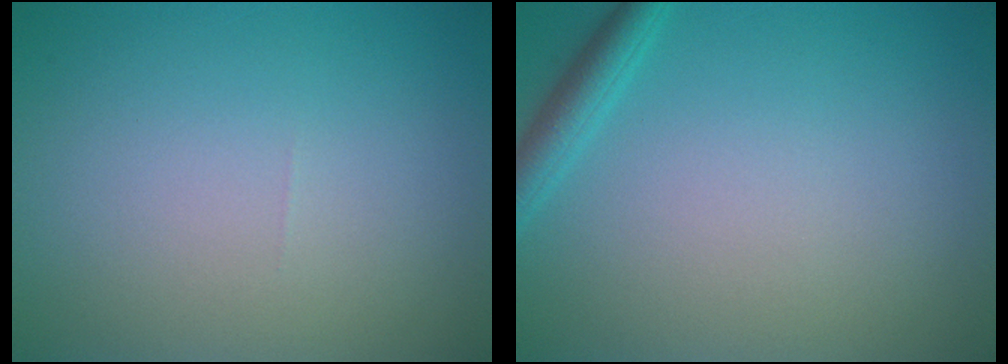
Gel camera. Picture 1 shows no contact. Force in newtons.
{"total": 2.0, "press": 2.0, "slide": 0.1}